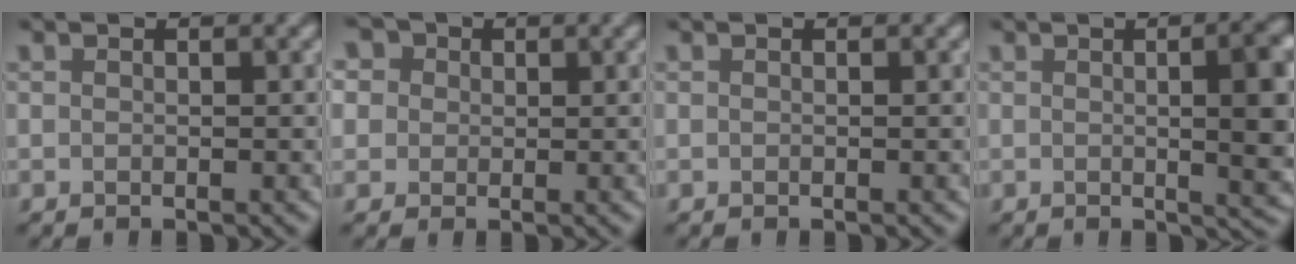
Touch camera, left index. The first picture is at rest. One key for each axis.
{"total": 8.2, "fx": 3.9, "fy": 6.0, "fz": 3.8, "tx": -0.077, "ty": 0.031, "tz": 0.034}
{"total": 0.0}
{"total": 8.4, "fx": 0.6, "fy": 2.8, "fz": 7.9, "tx": -0.062, "ty": 0.015, "tz": 0.000}